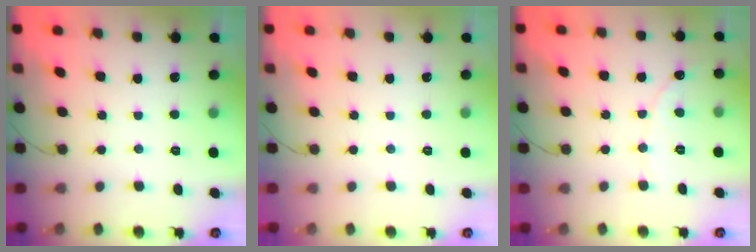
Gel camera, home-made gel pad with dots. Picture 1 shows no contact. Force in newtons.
{"total": 0.0}
{"total": 2.3, "press": 2.3, "slide": 0.2}